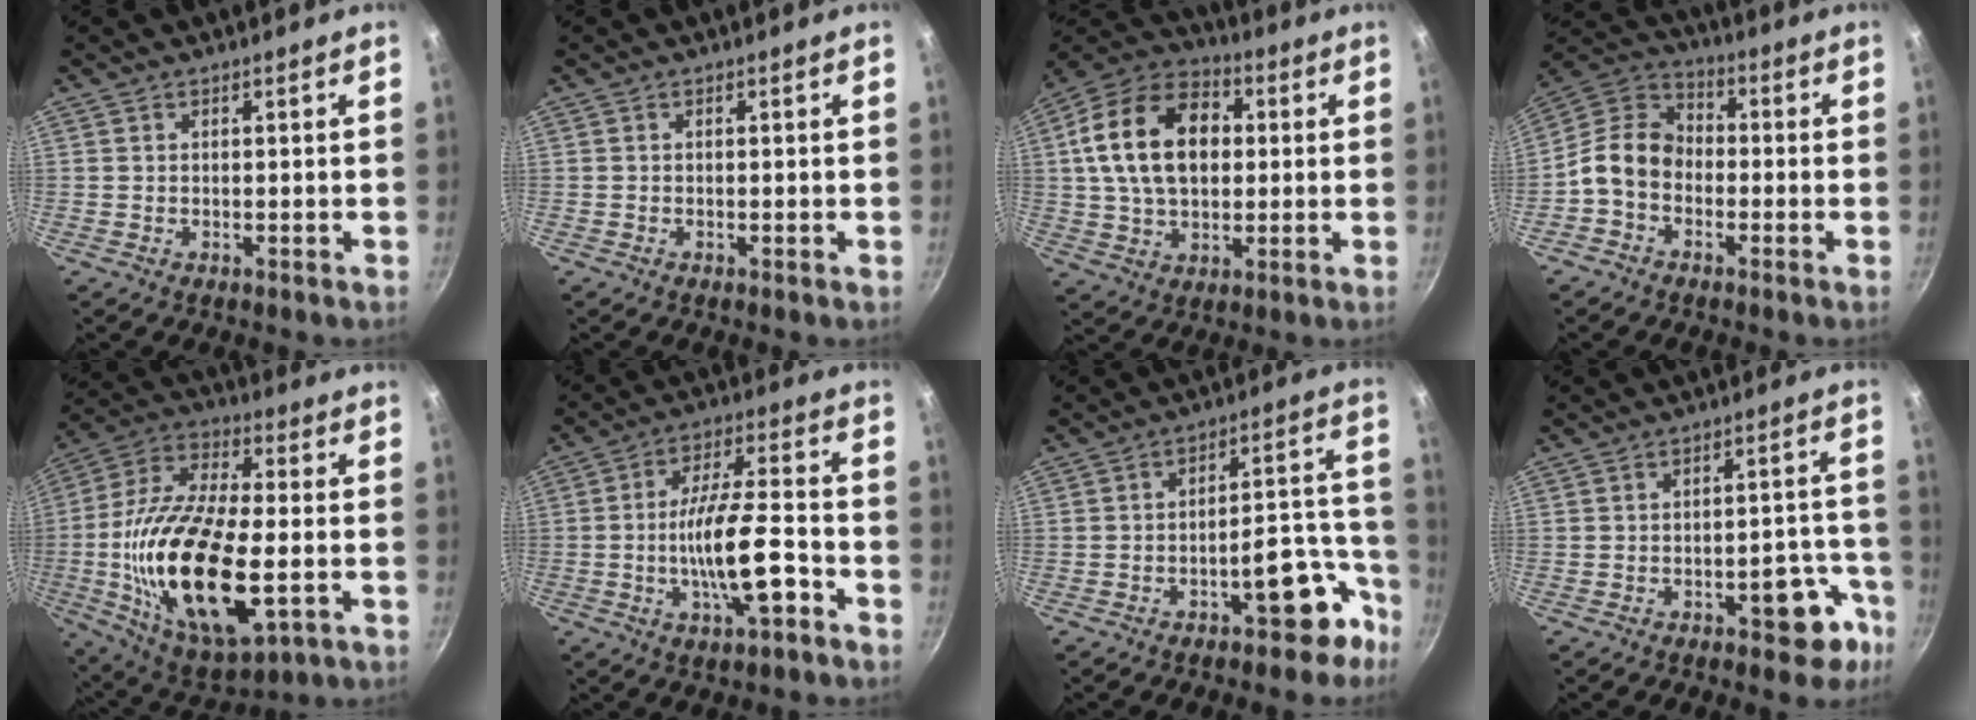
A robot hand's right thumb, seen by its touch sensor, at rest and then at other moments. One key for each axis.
{"total": 0.0}
{"total": 19.2, "fx": 2.9, "fy": 13.0, "fz": 13.8, "tx": -0.216, "ty": 0.023, "tz": 0.037}
{"total": 10.0, "fx": -2.8, "fy": 7.5, "fz": 5.9, "tx": -0.083, "ty": 0.047, "tz": -0.079}
{"total": 26.0, "fx": -4.3, "fy": 11.4, "fz": 22.9, "tx": -0.441, "ty": 0.013, "tz": -0.078}
{"total": 13.0, "fx": -4.7, "fy": 3.6, "fz": 11.6, "tx": -0.193, "ty": 0.029, "tz": -0.081}
{"total": 11.0, "fx": -6.5, "fy": 4.8, "fz": 7.5, "tx": -0.039, "ty": 0.085, "tz": -0.083}
{"total": 8.7, "fx": -4.7, "fy": 4.3, "fz": 5.9, "tx": -0.028, "ty": 0.049, "tz": -0.048}